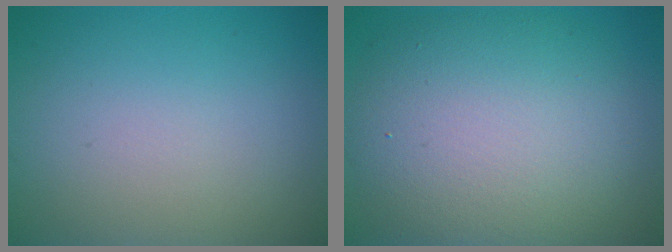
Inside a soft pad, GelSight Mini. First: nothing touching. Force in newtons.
{"total": 10.4, "press": 10.3, "slide": 1.1}